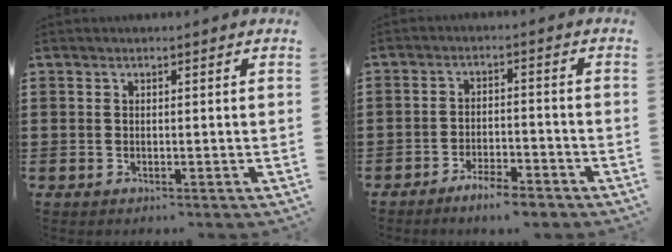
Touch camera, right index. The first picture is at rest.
{"total": 4.4, "force": [-4.1, 0.2, 1.6], "torque": [-0.035, -0.001, -0.080]}